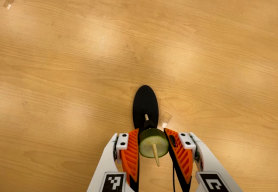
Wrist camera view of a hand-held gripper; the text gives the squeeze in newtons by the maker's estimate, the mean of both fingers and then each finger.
{"total": 10.2, "left": 9.9, "right": 10.5}